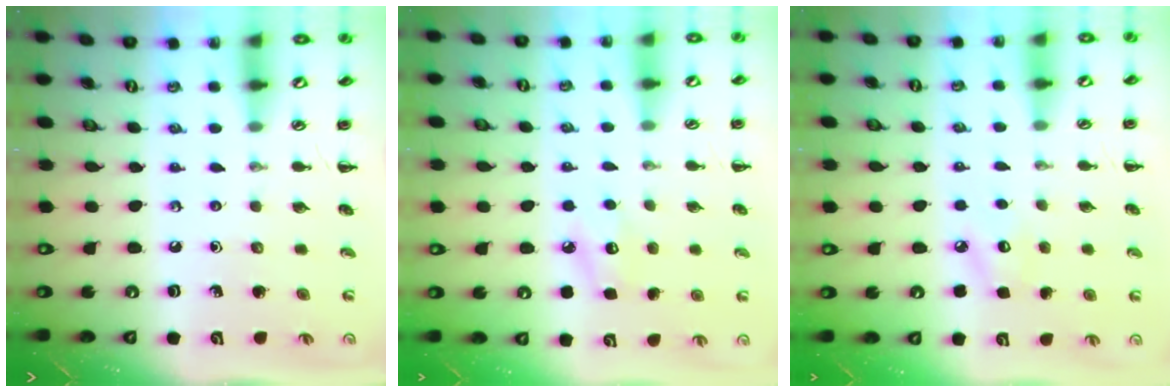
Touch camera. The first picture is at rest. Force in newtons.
{"total": 8.2, "press": 8.0, "slide": 1.9}
{"total": 3.7, "press": 3.6, "slide": 0.9}